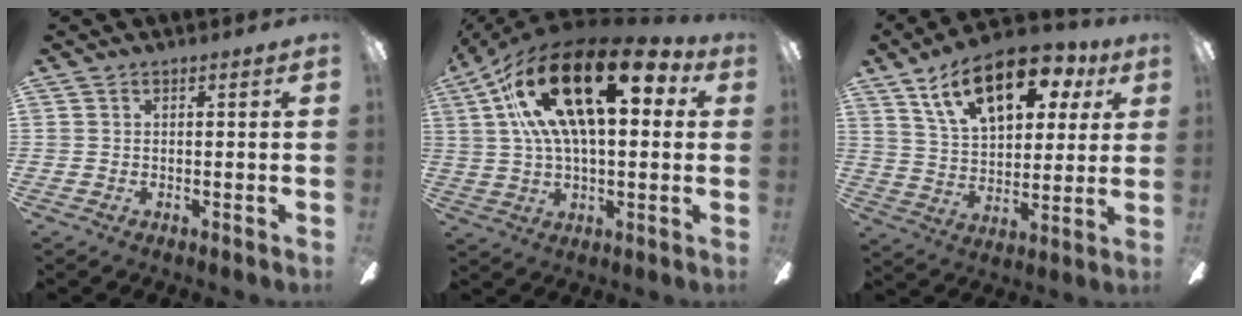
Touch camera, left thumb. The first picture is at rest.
{"total": 28.7, "force": [10.8, 13.0, 23.2], "torque": [-0.416, -0.044, 0.174]}
{"total": 19.8, "force": [10.6, 10.2, 13.3], "torque": [-0.211, -0.028, 0.180]}